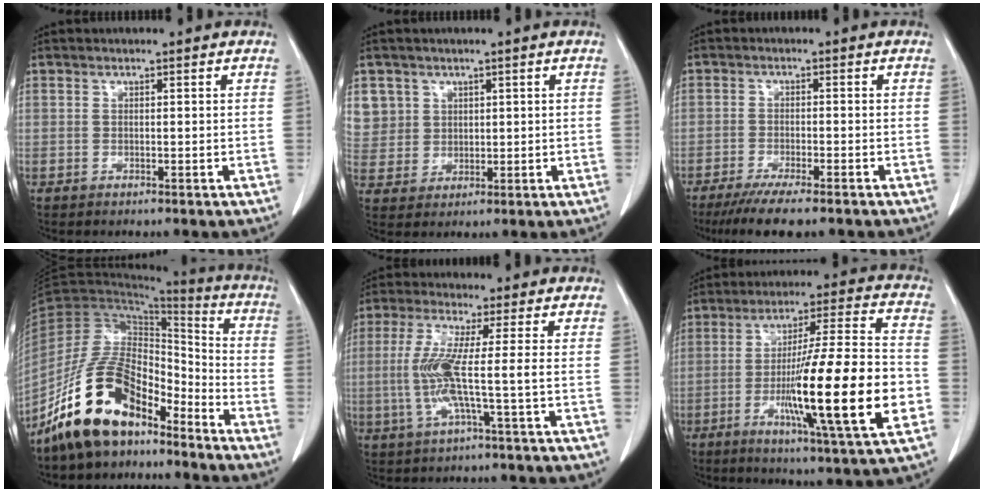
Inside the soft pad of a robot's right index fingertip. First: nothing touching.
{"total": 6.9, "force": [3.2, 6.1, 0.1], "torque": [0.000, 0.010, 0.076]}
{"total": 8.1, "force": [-6.3, 1.0, 4.9], "torque": [-0.071, -0.016, -0.096]}
{"total": 14.5, "force": [-10.8, 6.0, 7.5], "torque": [-0.146, 0.030, -0.200]}
{"total": 8.1, "force": [-0.9, -0.5, 8.0], "torque": [-0.175, -0.005, -0.022]}
{"total": 21.1, "force": [-5.2, 0.6, 20.5], "torque": [-0.326, -0.013, -0.082]}